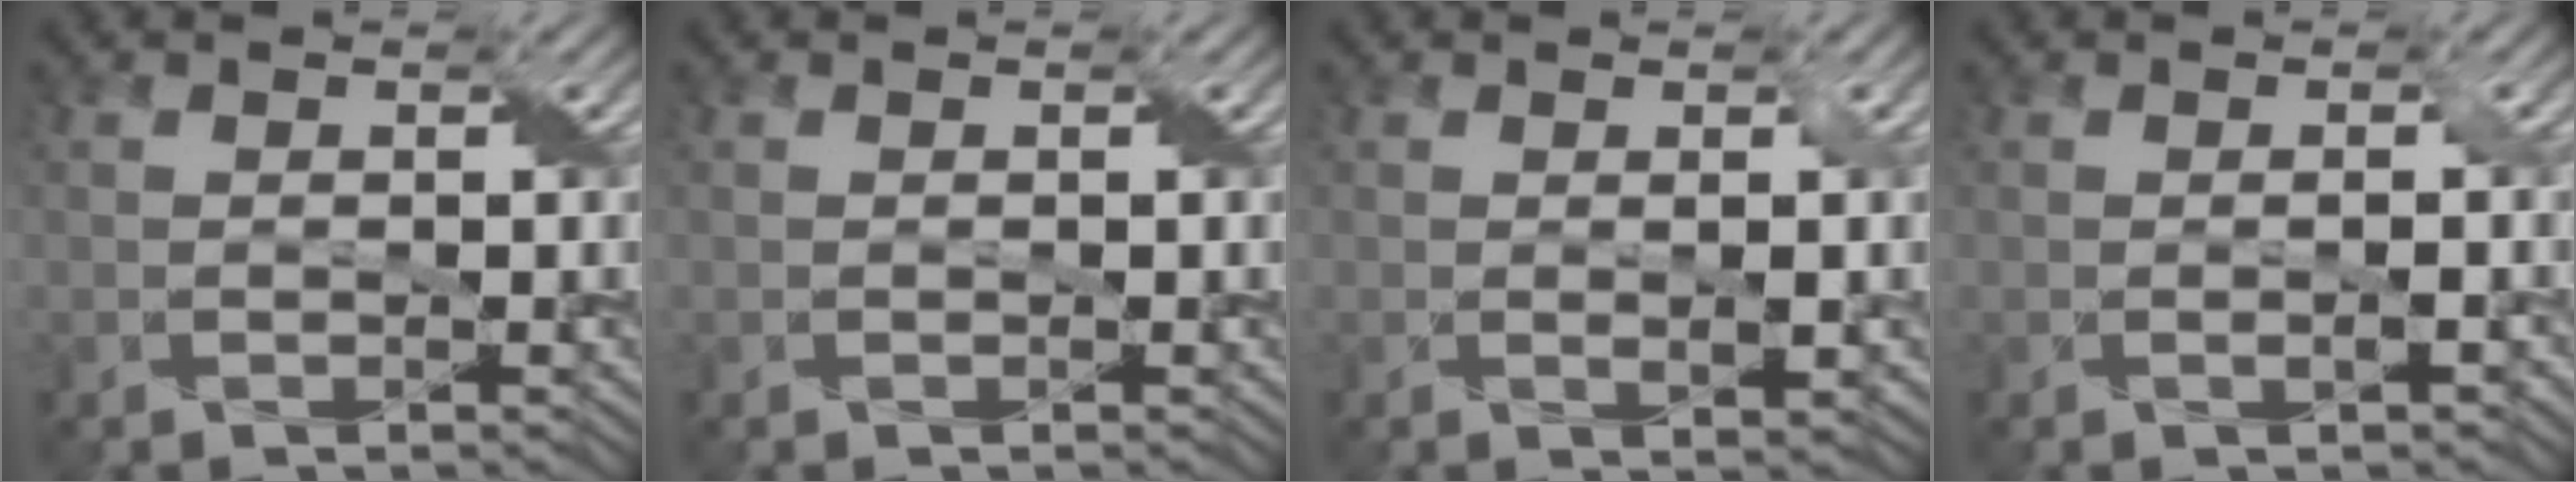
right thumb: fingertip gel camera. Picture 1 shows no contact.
{"total": 0.0}
{"total": 1.9, "force": [0.3, 0.2, 1.8], "torque": [-0.036, 0.000, 0.007]}
{"total": 1.2, "force": [-0.2, 0.0, 1.2], "torque": [-0.024, 0.001, -0.002]}